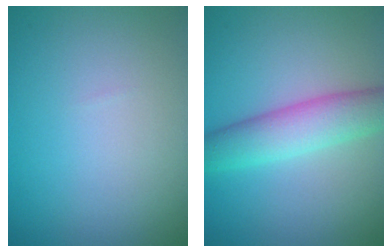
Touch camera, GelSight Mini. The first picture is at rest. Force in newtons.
{"total": 4.9, "press": 4.9, "slide": 0.1}